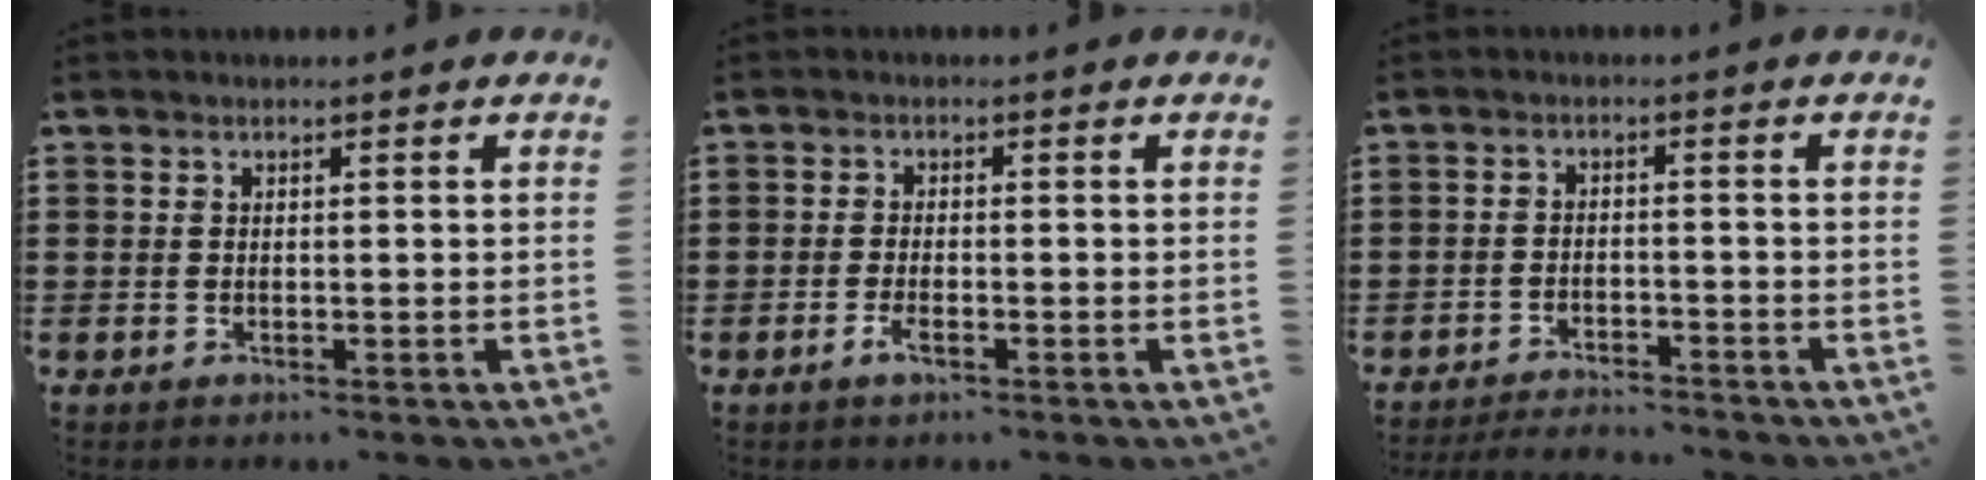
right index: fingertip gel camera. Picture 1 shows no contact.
{"total": 2.1, "force": [-1.2, 0.6, 1.6], "torque": [-0.042, -0.006, -0.026]}
{"total": 3.4, "force": [-3.4, 0.0, -0.1], "torque": [-0.004, -0.001, -0.071]}